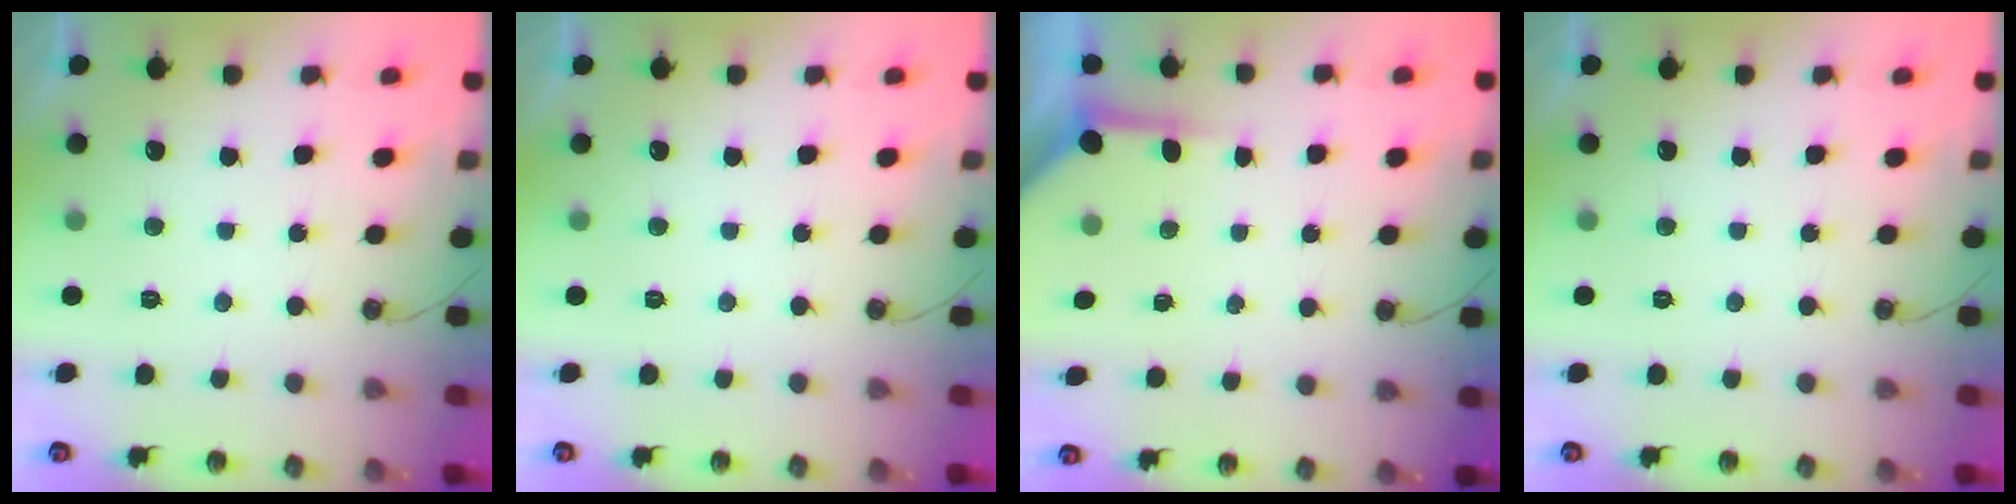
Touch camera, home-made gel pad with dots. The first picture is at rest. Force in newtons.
{"total": 0.0}
{"total": 4.0, "press": 4.0, "slide": 0.4}
{"total": 0.0}